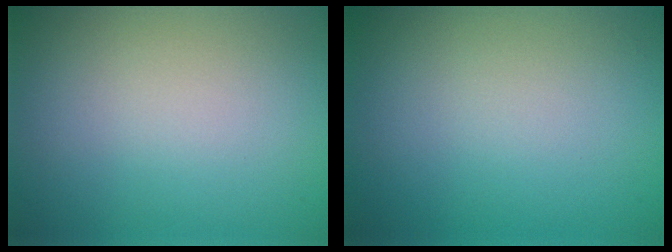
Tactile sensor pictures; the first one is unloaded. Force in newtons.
{"total": 0.0}